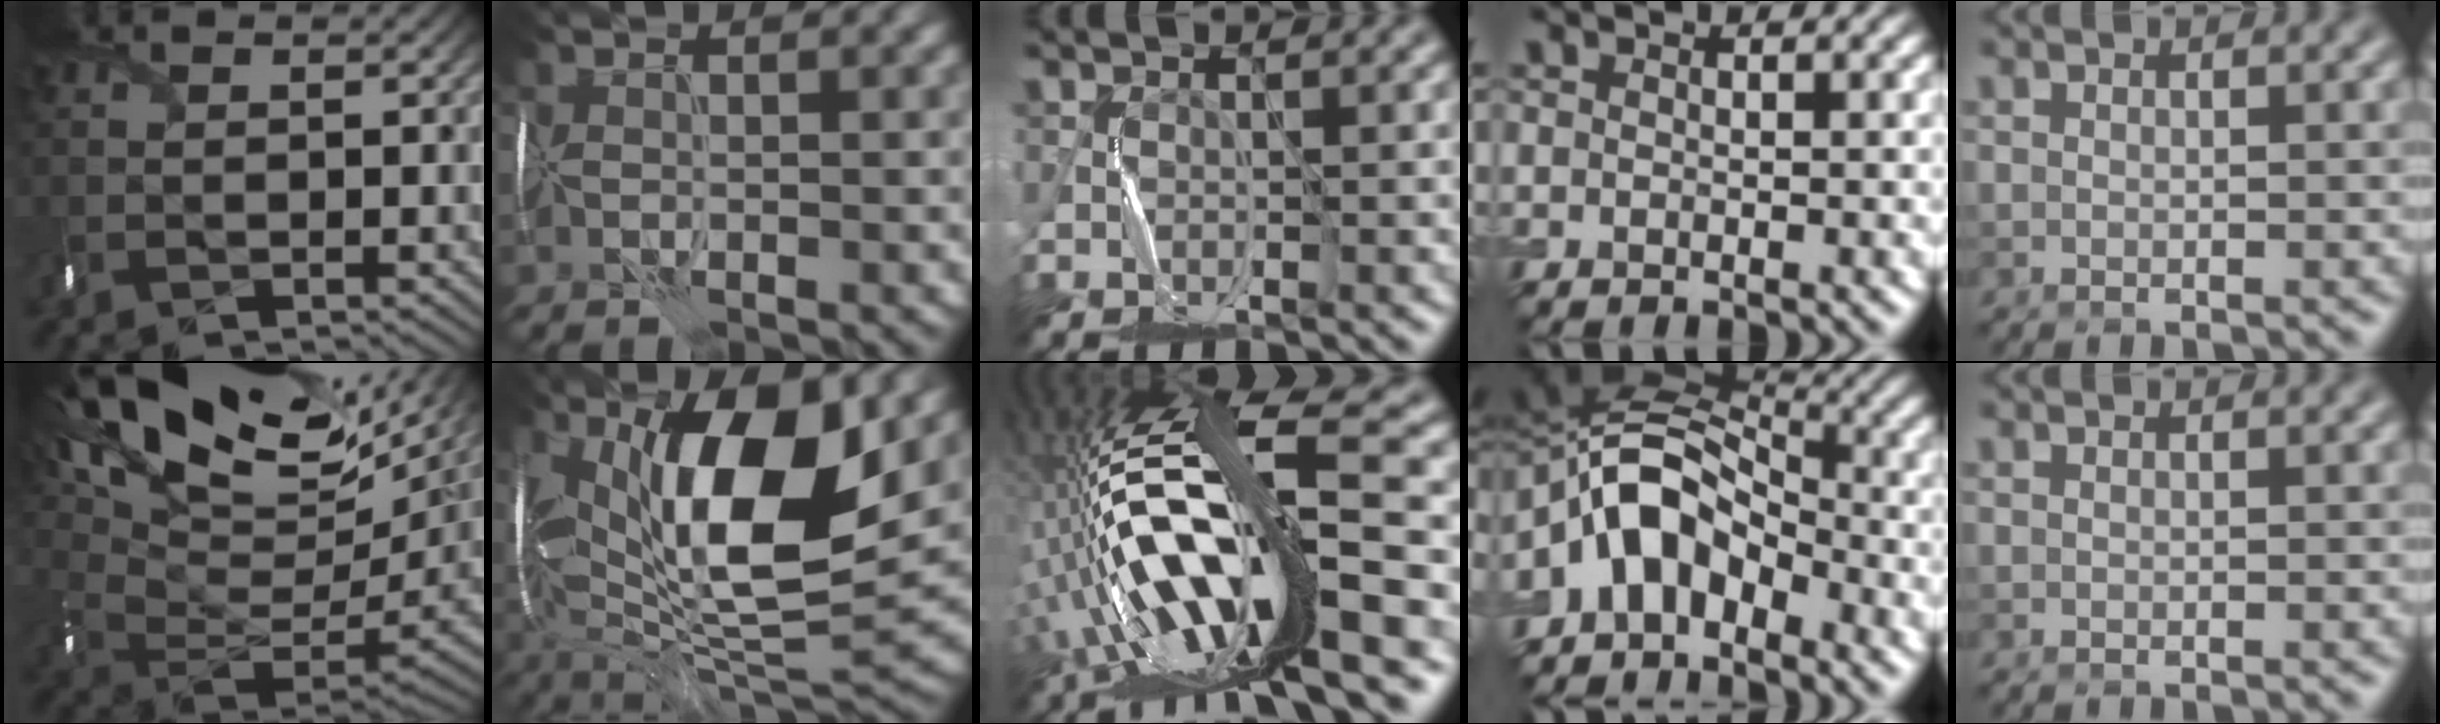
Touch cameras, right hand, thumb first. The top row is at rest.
{"thumb": {"total": 20.0, "force": [10.4, 9.5, 14.2], "torque": [-0.234, 0.022, 0.205]}, "index": {"total": 15.5, "force": [4.0, 6.0, 13.7], "torque": [-0.243, 0.003, 0.062]}, "middle": {"total": 16.5, "force": [-4.1, 3.9, 15.5], "torque": [-0.284, 0.018, -0.076]}, "ring": {"total": 7.7, "force": [-3.0, 4.9, 5.1], "torque": [-0.082, 0.020, -0.067]}}